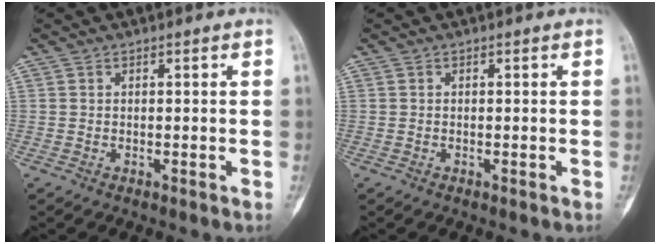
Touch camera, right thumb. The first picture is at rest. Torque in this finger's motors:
{"motor_torque": [-0.01, -0.01, 0.10, -0.07, 0.00]}